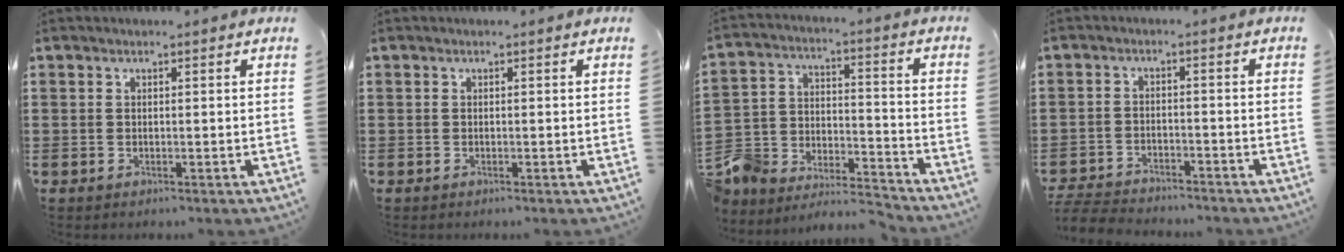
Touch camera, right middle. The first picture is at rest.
{"total": 0.0}
{"total": 6.8, "force": [-6.1, 3.1, 0.7], "torque": [-0.036, 0.009, -0.128]}
{"total": 4.7, "force": [-4.6, 0.6, 0.6], "torque": [-0.023, 0.000, -0.096]}